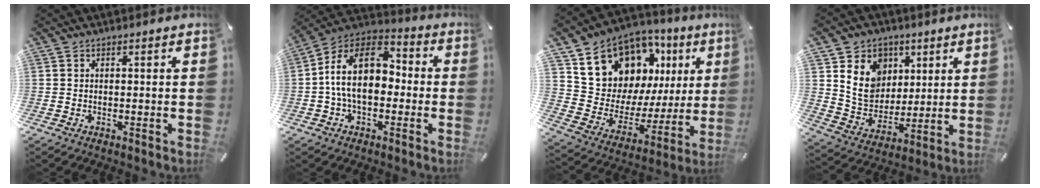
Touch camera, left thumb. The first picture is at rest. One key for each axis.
{"total": 14.5, "fx": -0.8, "fy": 9.7, "fz": 10.7, "tx": -0.212, "ty": 0.015, "tz": -0.018}
{"total": 15.3, "fx": 10.1, "fy": 10.7, "fz": 4.1, "tx": -0.074, "ty": -0.089, "tz": 0.196}
{"total": 12.7, "fx": 4.1, "fy": 11.1, "fz": 4.5, "tx": -0.088, "ty": -0.011, "tz": 0.085}